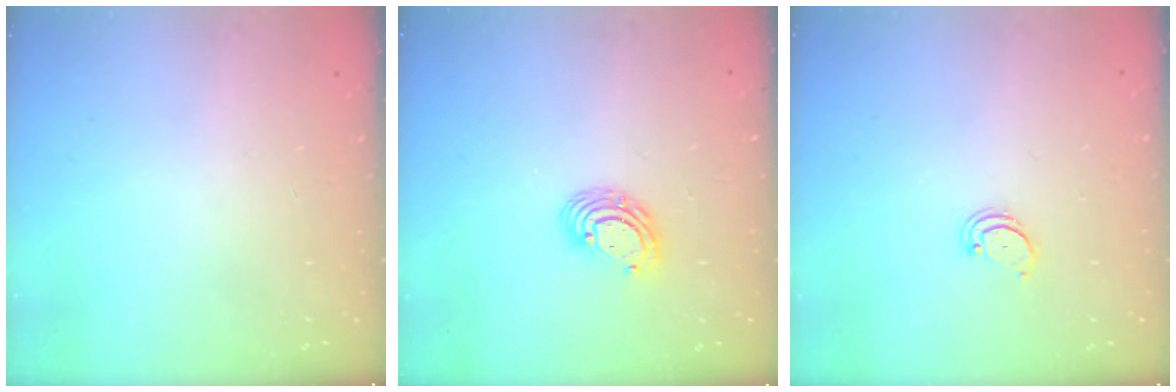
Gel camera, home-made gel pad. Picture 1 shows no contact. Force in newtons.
{"total": 6.7, "press": 6.6, "slide": 0.8}
{"total": 2.4, "press": 2.3, "slide": 0.5}